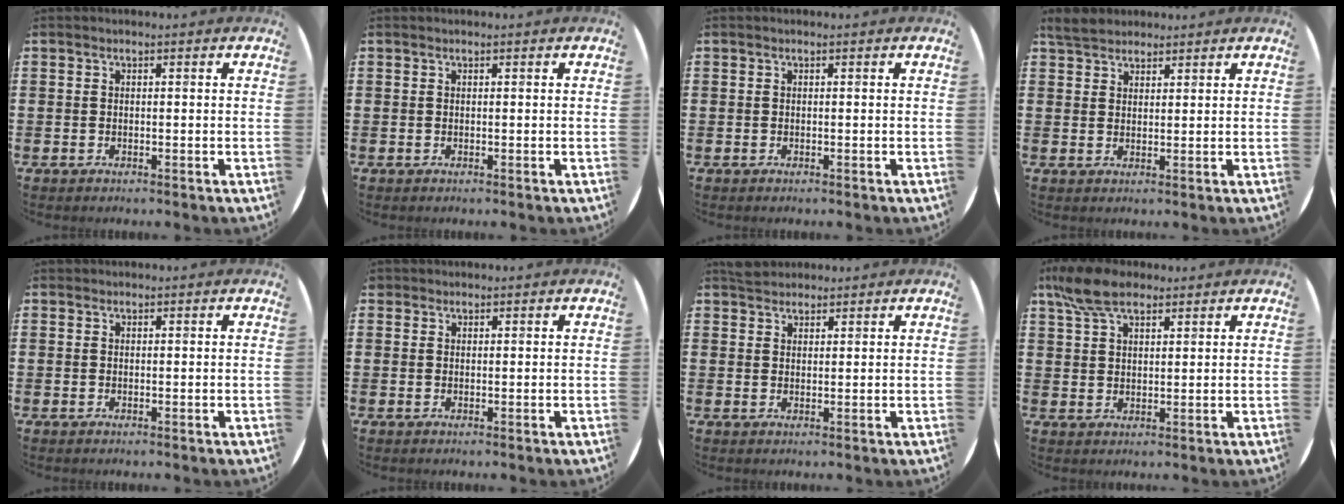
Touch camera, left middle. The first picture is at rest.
{"total": 0.0}
{"total": 0.0}
{"total": 3.4, "force": [3.2, 1.1, 0.5], "torque": [-0.010, -0.001, 0.059]}
{"total": 0.0}
{"total": 0.7, "force": [0.6, 0.3, -0.1], "torque": [0.002, 0.003, 0.012]}
{"total": 2.2, "force": [2.1, 0.7, 0.0], "torque": [0.004, 0.003, 0.040]}
{"total": 6.7, "force": [5.0, 2.7, 3.4], "torque": [-0.080, -0.001, 0.095]}